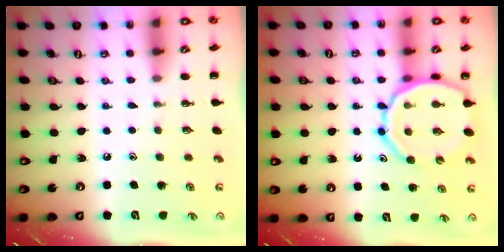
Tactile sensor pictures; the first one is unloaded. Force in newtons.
{"total": 13.2, "press": 12.9, "slide": 3.1}